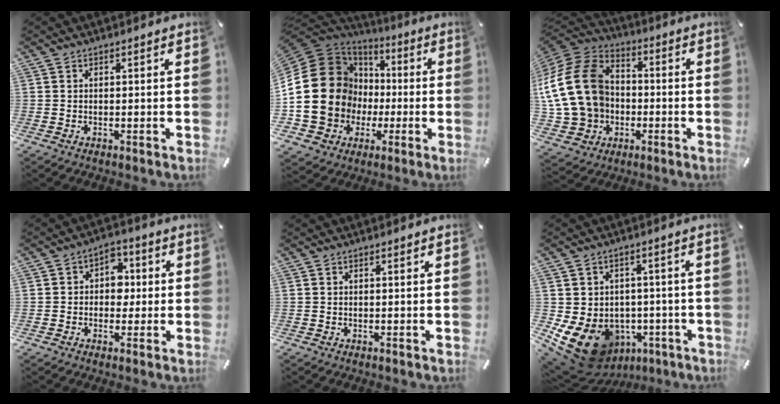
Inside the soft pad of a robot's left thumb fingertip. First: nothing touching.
{"total": 24.8, "force": [-0.5, 21.0, 13.1], "torque": [-0.285, -0.008, 0.026]}
{"total": 21.9, "force": [-0.1, 17.8, 12.6], "torque": [-0.276, 0.015, 0.006]}
{"total": 6.3, "force": [-0.1, 5.4, 3.3], "torque": [-0.040, 0.009, -0.007]}
{"total": 0.0}
{"total": 12.8, "force": [-5.0, 10.1, 6.0], "torque": [-0.131, 0.004, -0.084]}